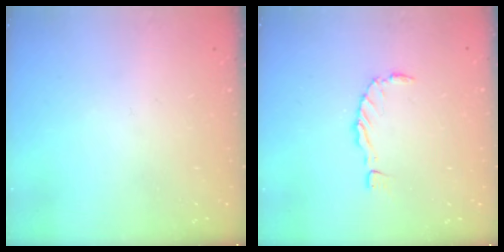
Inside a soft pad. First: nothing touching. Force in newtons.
{"total": 0.0}